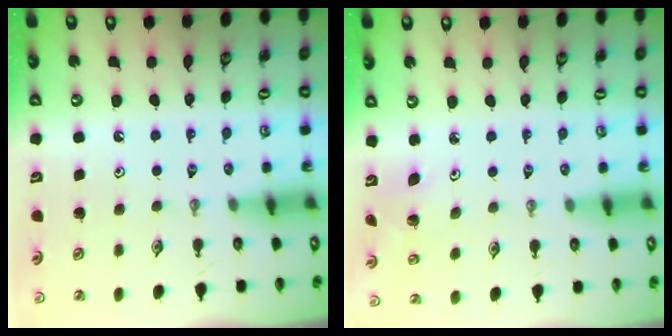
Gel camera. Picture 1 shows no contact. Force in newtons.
{"total": 3.1, "press": 3.1, "slide": 0.2}